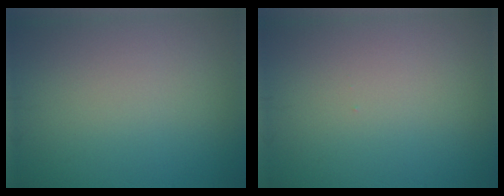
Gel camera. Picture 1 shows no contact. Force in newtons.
{"total": 0.0}